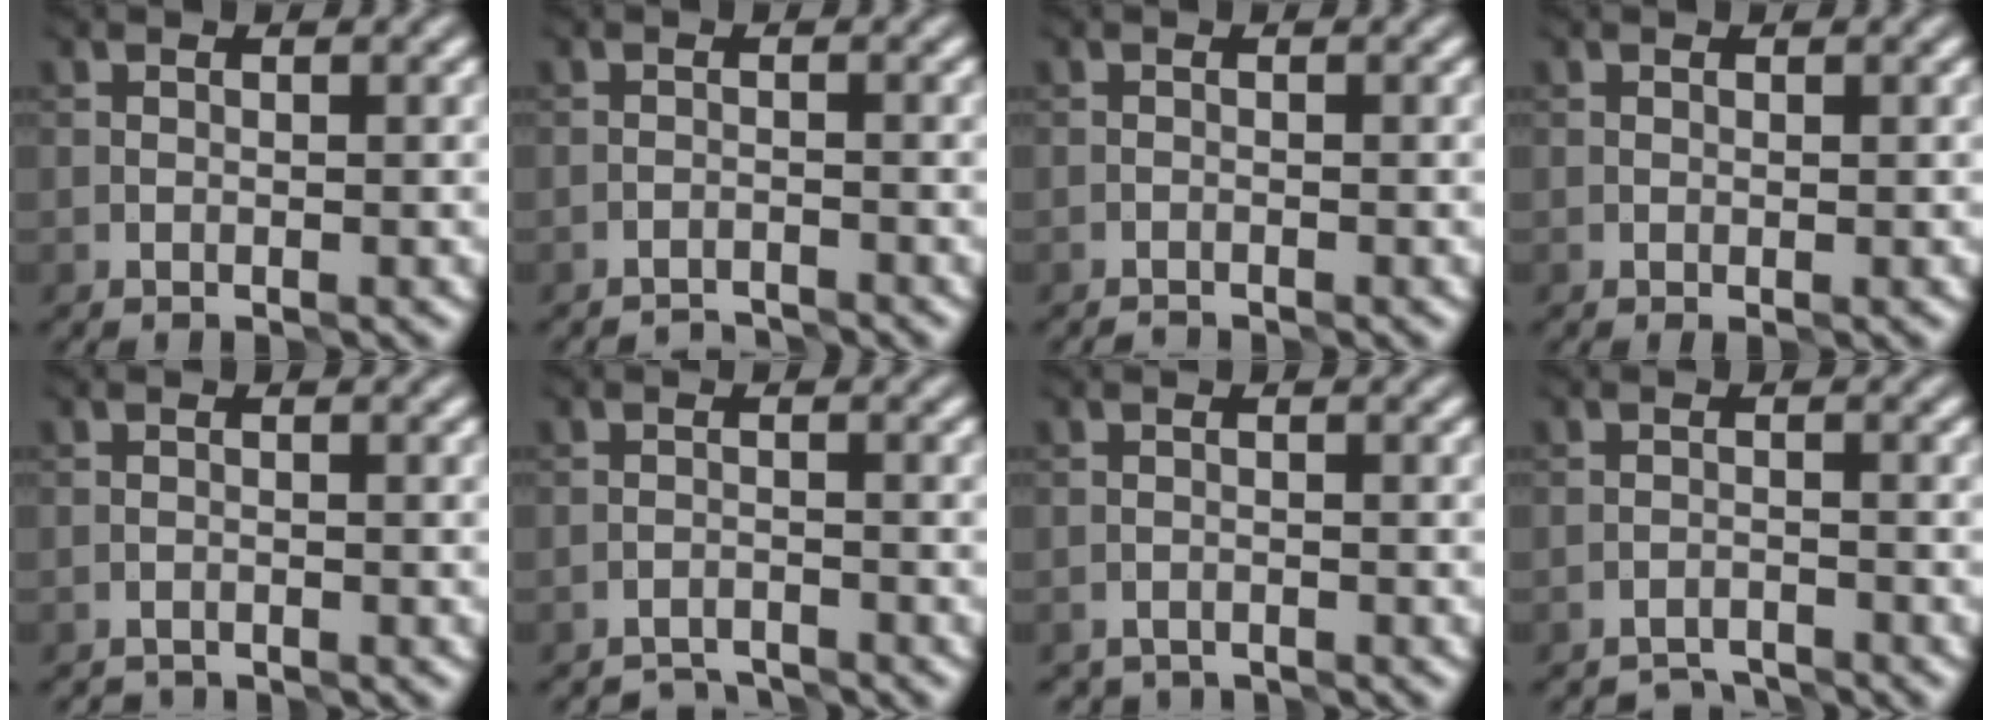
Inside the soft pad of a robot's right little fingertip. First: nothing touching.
{"total": 2.4, "force": [-2.4, 0.1, 0.2], "torque": [0.000, -0.004, -0.048]}
{"total": 1.0, "force": [-1.0, 0.0, -0.1], "torque": [0.001, -0.004, -0.024]}
{"total": 0.0}
{"total": 1.5, "force": [-1.5, 0.1, -0.1], "torque": [0.003, -0.004, -0.033]}
{"total": 3.0, "force": [-2.9, 0.3, 0.2], "torque": [-0.001, -0.004, -0.057]}
{"total": 2.0, "force": [-1.9, 0.4, -0.1], "torque": [0.005, -0.008, -0.040]}
{"total": 3.0, "force": [-3.0, 0.4, 0.2], "torque": [-0.002, -0.004, -0.058]}